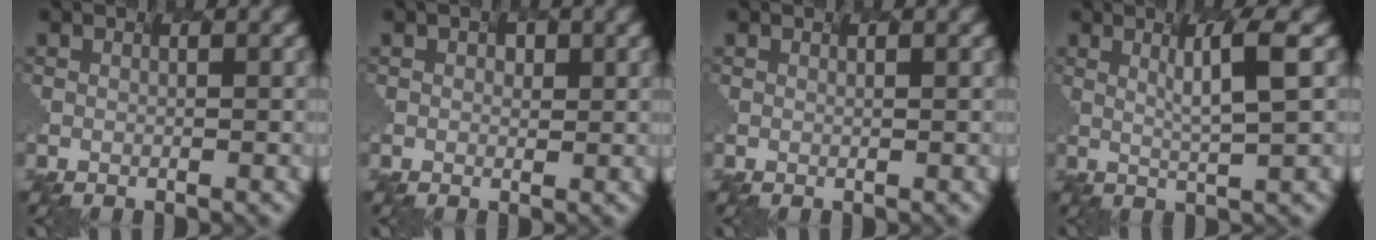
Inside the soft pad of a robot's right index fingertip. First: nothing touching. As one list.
[{"total": 0.9, "force": [-0.2, -0.5, -0.7], "torque": [-0.004, -0.007, 0.023]}, {"total": 0.0}, {"total": 2.6, "force": [0.5, -0.9, 2.4], "torque": [-0.073, -0.007, 0.042]}]